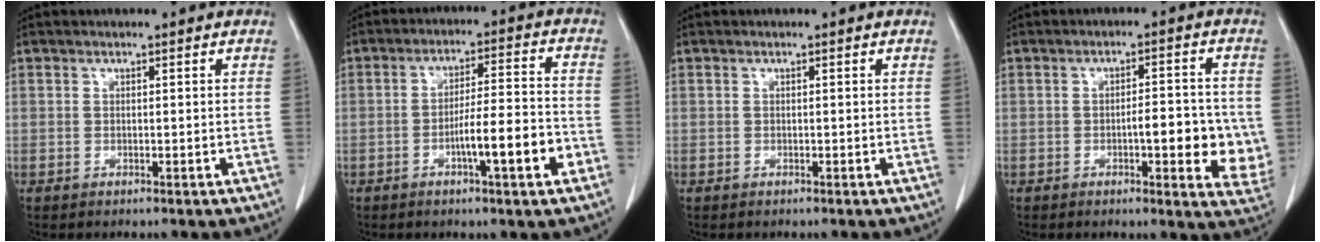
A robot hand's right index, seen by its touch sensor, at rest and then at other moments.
{"total": 7.0, "force": [-2.7, 0.3, 6.4], "torque": [-0.101, 0.007, -0.039]}
{"total": 0.0}
{"total": 9.1, "force": [-1.4, 2.4, 8.6], "torque": [-0.101, -0.004, -0.016]}